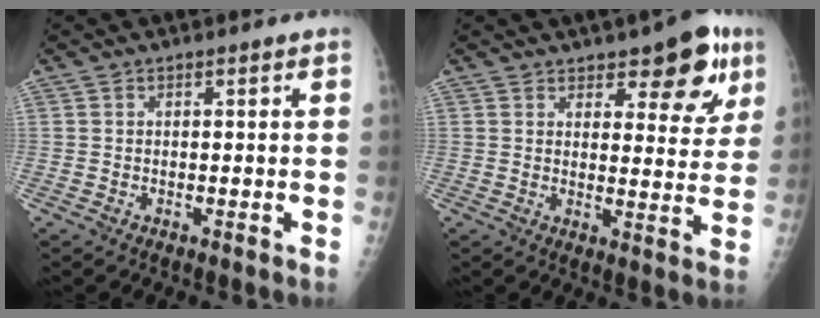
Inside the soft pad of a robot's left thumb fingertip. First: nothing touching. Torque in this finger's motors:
{"motor_torque": [0.20, 0.27, 0.13, -0.04, 0.08]}